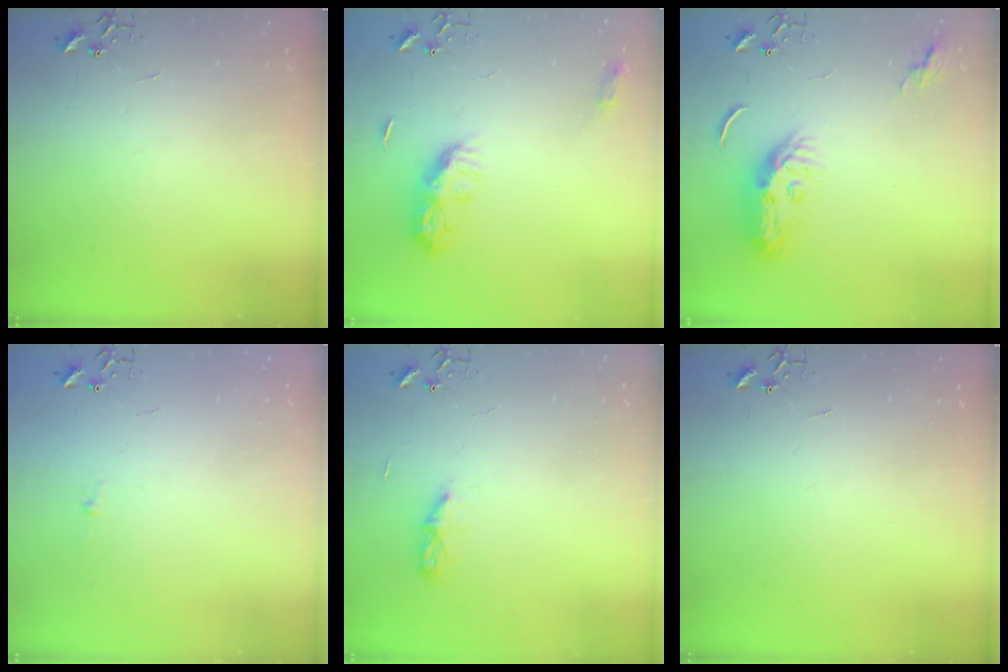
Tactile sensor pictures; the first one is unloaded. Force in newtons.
{"total": 9.9, "press": 9.9, "slide": 0.2}
{"total": 9.3, "press": 9.2, "slide": 1.2}
{"total": 2.7, "press": 2.7, "slide": 0.3}
{"total": 5.1, "press": 5.0, "slide": 0.6}
{"total": 0.0}